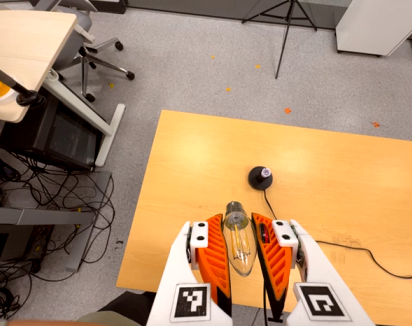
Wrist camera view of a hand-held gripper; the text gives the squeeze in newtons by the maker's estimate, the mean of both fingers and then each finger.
{"total": 20.6, "left": 22.1, "right": 19.0}